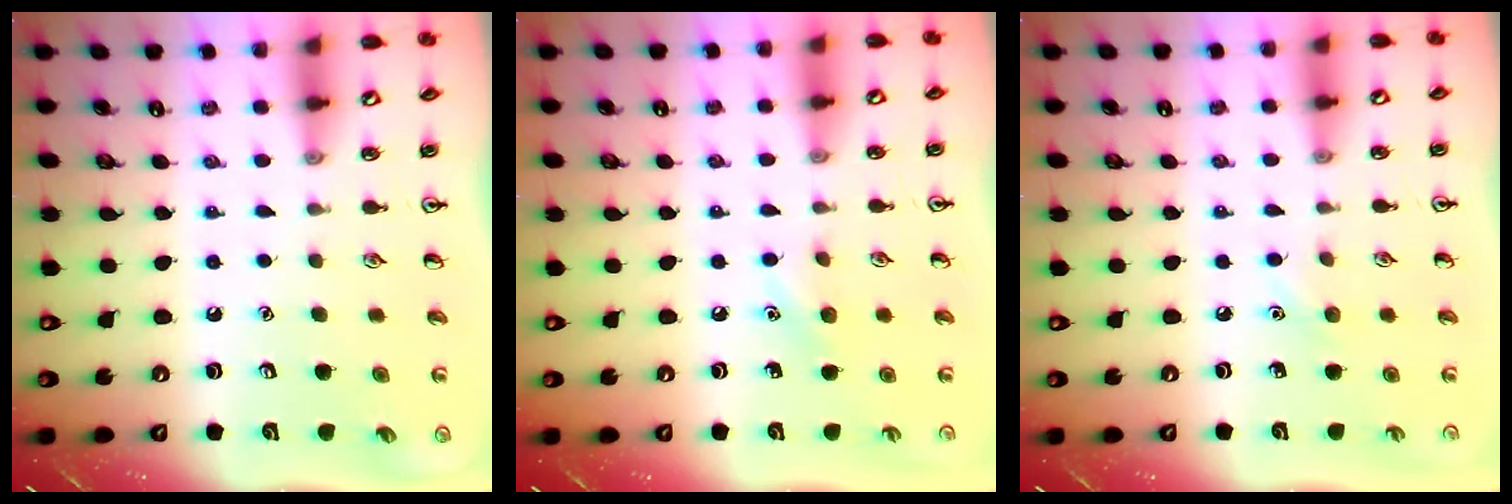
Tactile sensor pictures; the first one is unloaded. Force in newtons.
{"total": 6.7, "press": 6.4, "slide": 1.9}
{"total": 5.7, "press": 5.5, "slide": 1.8}